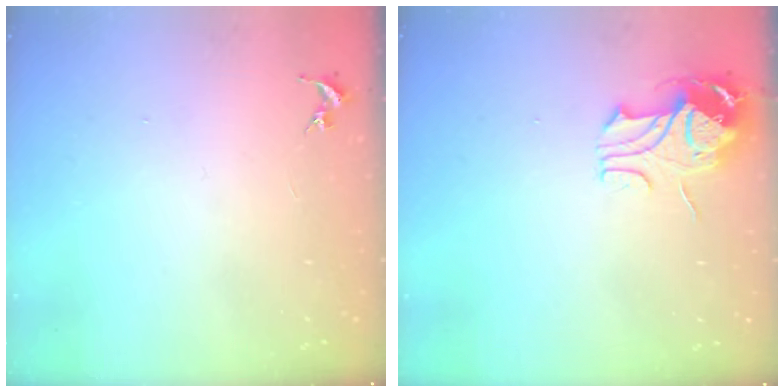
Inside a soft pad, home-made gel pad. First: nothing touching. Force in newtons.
{"total": 10.1, "press": 10.1, "slide": 0.8}